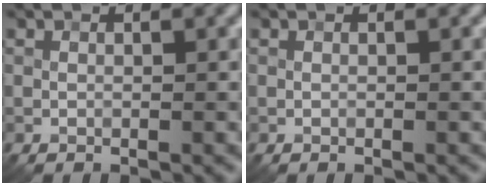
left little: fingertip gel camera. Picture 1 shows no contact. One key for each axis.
{"total": 0.0}